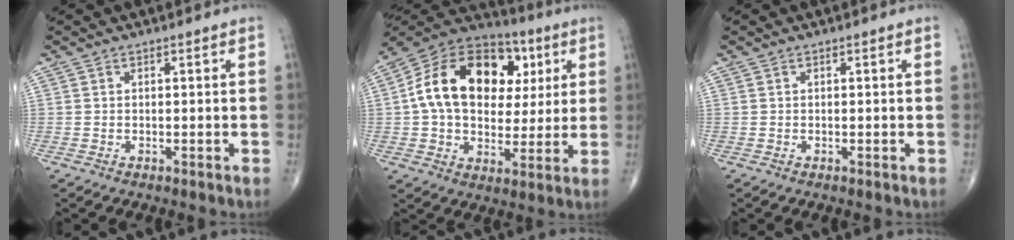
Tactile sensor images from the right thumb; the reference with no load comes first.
{"total": 22.4, "force": [4.7, 15.3, 15.7], "torque": [-0.239, 0.017, 0.071]}
{"total": 0.0}